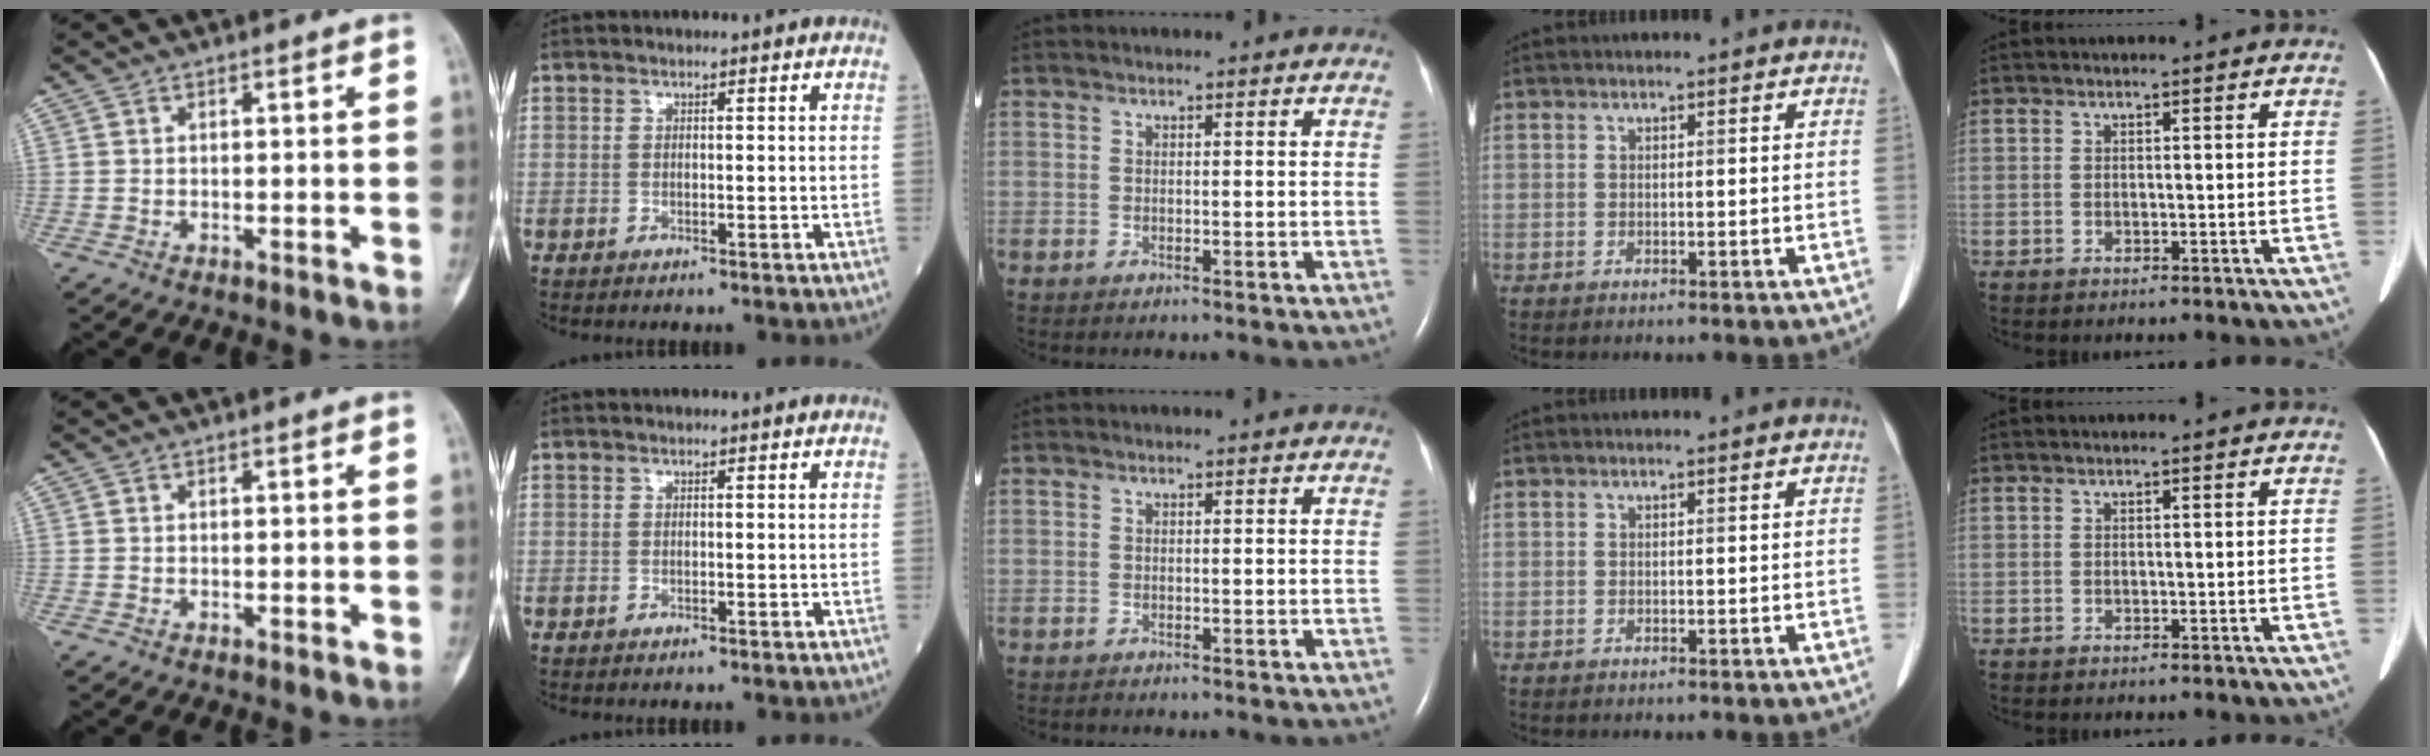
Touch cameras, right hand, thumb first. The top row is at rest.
{}